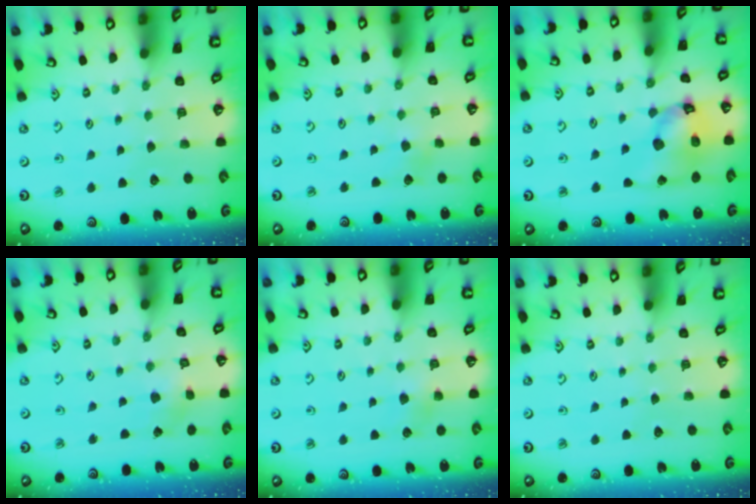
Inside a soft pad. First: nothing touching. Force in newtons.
{"total": 2.1, "press": 2.1, "slide": 0.3}
{"total": 14.5, "press": 14.4, "slide": 2.0}
{"total": 2.4, "press": 2.4, "slide": 0.3}
{"total": 5.6, "press": 5.6, "slide": 0.4}
{"total": 0.0}